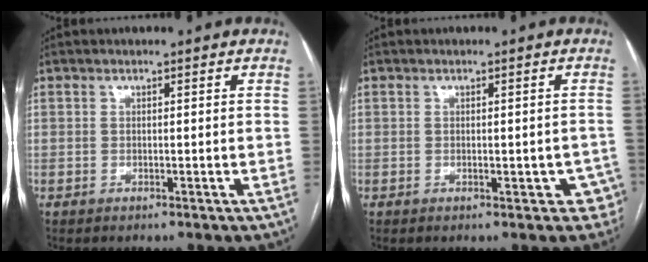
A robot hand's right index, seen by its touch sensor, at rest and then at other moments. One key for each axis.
{"total": 3.6, "fx": -1.4, "fy": 1.8, "fz": 2.8, "tx": -0.011, "ty": 0.005, "tz": -0.011}